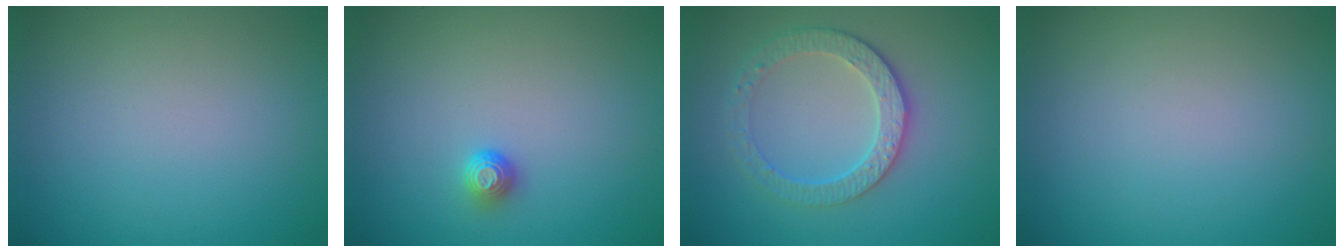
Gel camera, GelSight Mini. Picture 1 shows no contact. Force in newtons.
{"total": 1.3, "press": 1.1, "slide": 0.7}
{"total": 3.5, "press": 3.1, "slide": 1.5}
{"total": 0.0}